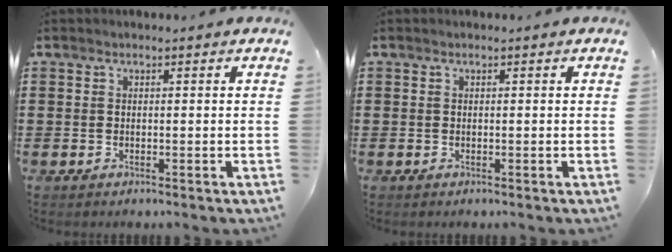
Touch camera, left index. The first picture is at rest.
{"total": 0.0}